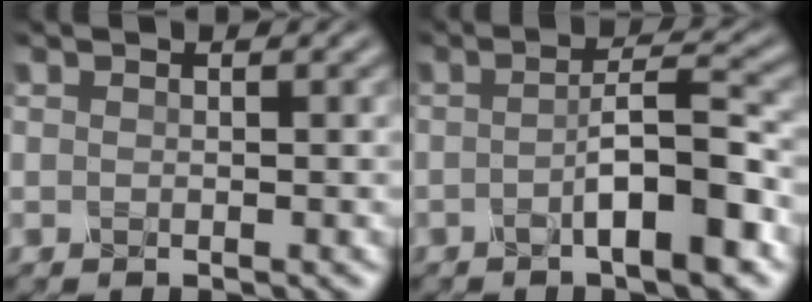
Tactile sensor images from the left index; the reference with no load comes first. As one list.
[{"total": 5.6, "force": [-1.8, 1.1, 5.2], "torque": [-0.079, 0.010, -0.034]}]